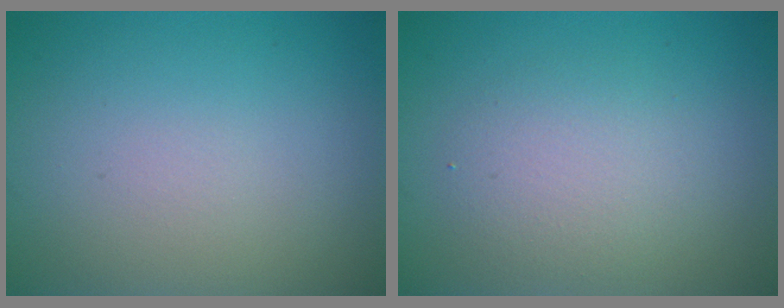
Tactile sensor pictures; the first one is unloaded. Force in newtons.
{"total": 2.9, "press": 2.9, "slide": 0.3}